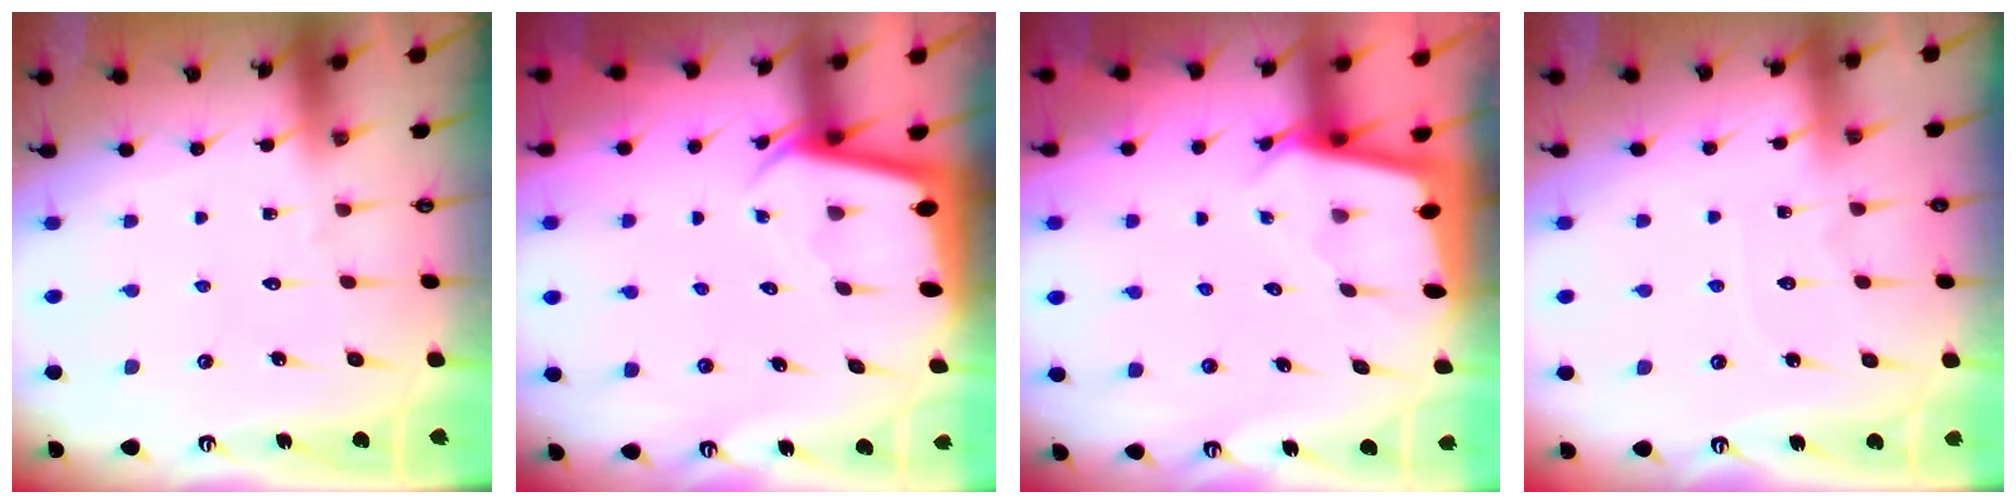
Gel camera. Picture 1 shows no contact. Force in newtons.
{"total": 2.2, "press": 2.2, "slide": 0.1}
{"total": 2.4, "press": 2.4, "slide": 0.1}
{"total": 3.4, "press": 3.4, "slide": 0.4}